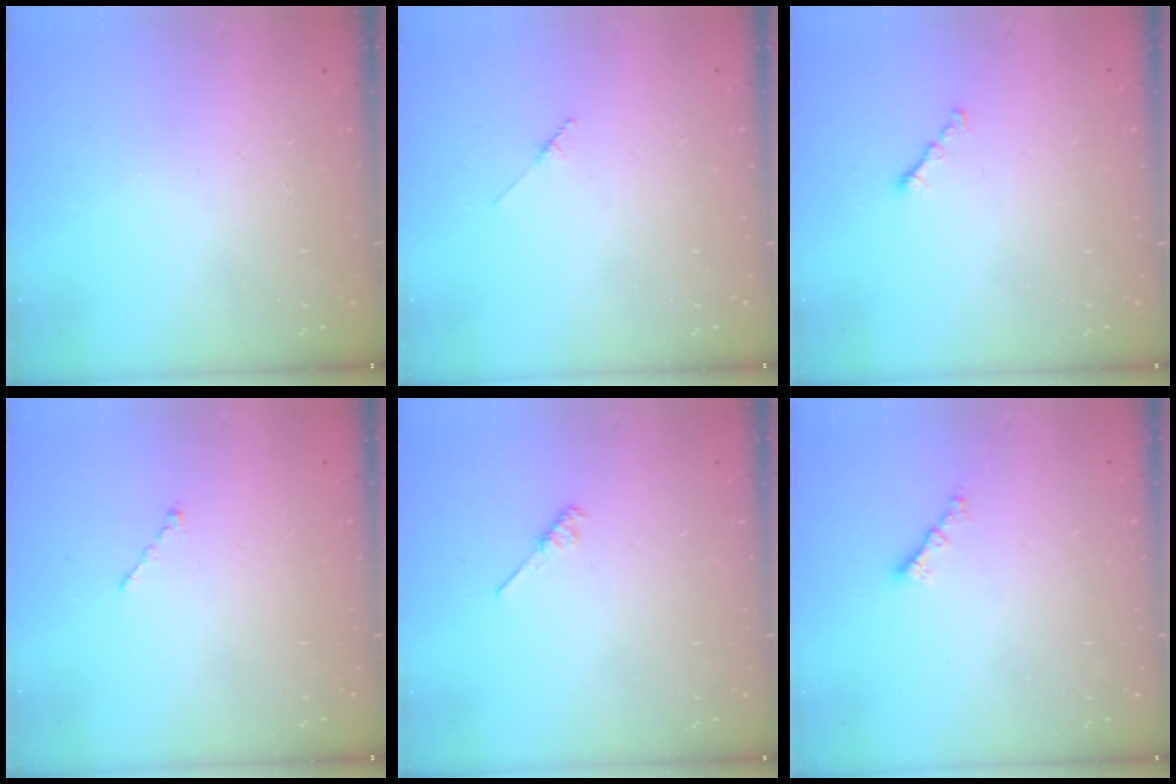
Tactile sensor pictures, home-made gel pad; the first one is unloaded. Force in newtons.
{"total": 1.7, "press": 1.6, "slide": 0.2}
{"total": 0.8, "press": 0.7, "slide": 0.4}
{"total": 0.7, "press": 0.7, "slide": 0.2}
{"total": 2.7, "press": 2.7, "slide": 0.4}
{"total": 1.8, "press": 1.8, "slide": 0.2}